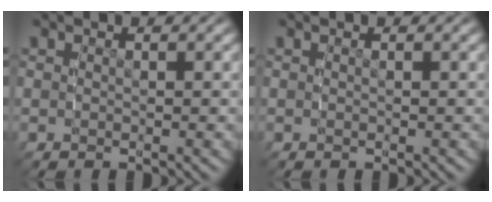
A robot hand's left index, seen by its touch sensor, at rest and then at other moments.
{"total": 0.0}